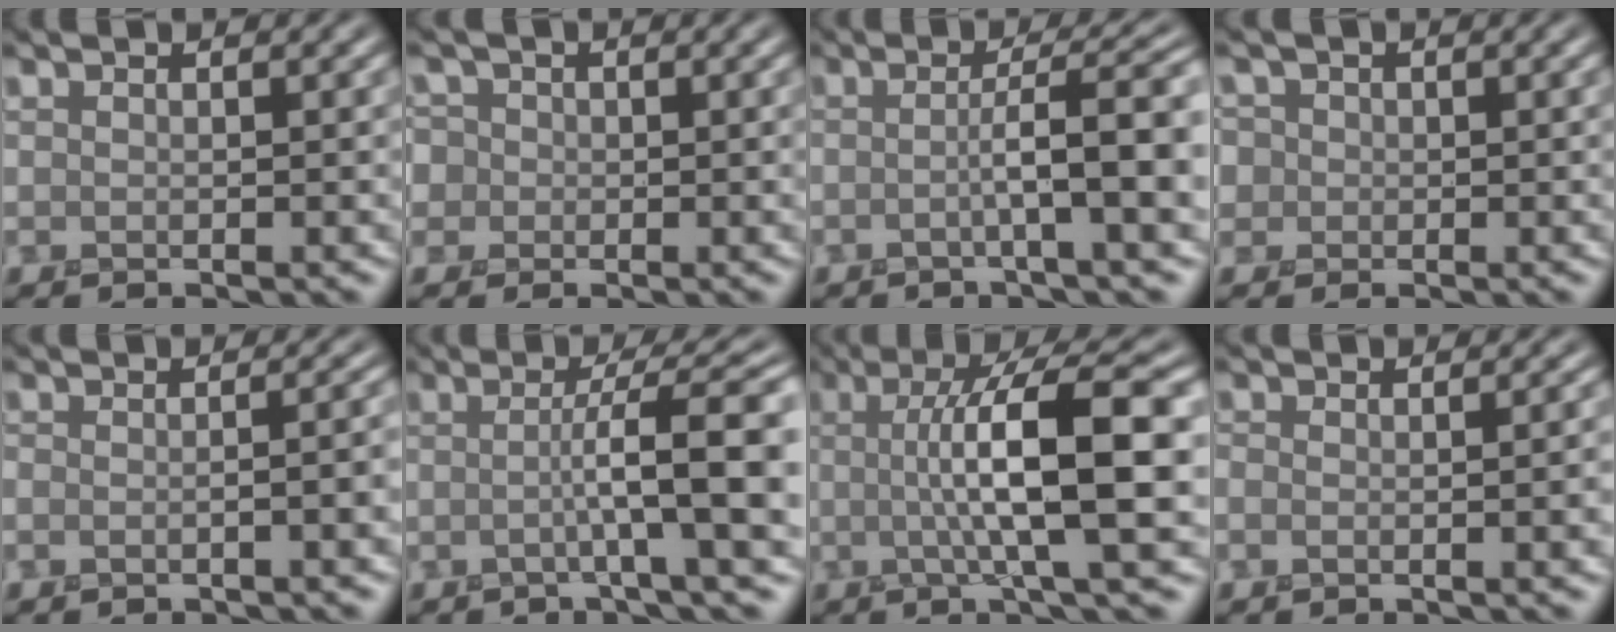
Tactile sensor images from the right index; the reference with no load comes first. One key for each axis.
{"total": 5.2, "fx": 1.3, "fy": 4.6, "fz": 2.1, "tx": -0.039, "ty": 0.037, "tz": -0.010}
{"total": 5.8, "fx": -0.8, "fy": 0.7, "fz": 5.7, "tx": -0.085, "ty": 0.011, "tz": -0.025}
{"total": 4.5, "fx": 1.3, "fy": 3.9, "fz": 1.8, "tx": -0.037, "ty": 0.029, "tz": -0.002}
{"total": 3.5, "fx": -1.6, "fy": 1.5, "fz": 2.8, "tx": -0.012, "ty": 0.009, "tz": -0.031}
{"total": 7.3, "fx": -1.0, "fy": 0.8, "fz": 7.2, "tx": -0.102, "ty": 0.011, "tz": -0.025}
{"total": 9.7, "fx": 0.2, "fy": 1.9, "fz": 9.5, "tx": -0.132, "ty": 0.006, "tz": 0.002}
{"total": 3.9, "fx": -1.2, "fy": 2.0, "fz": 3.1, "tx": -0.020, "ty": 0.011, "tz": -0.031}